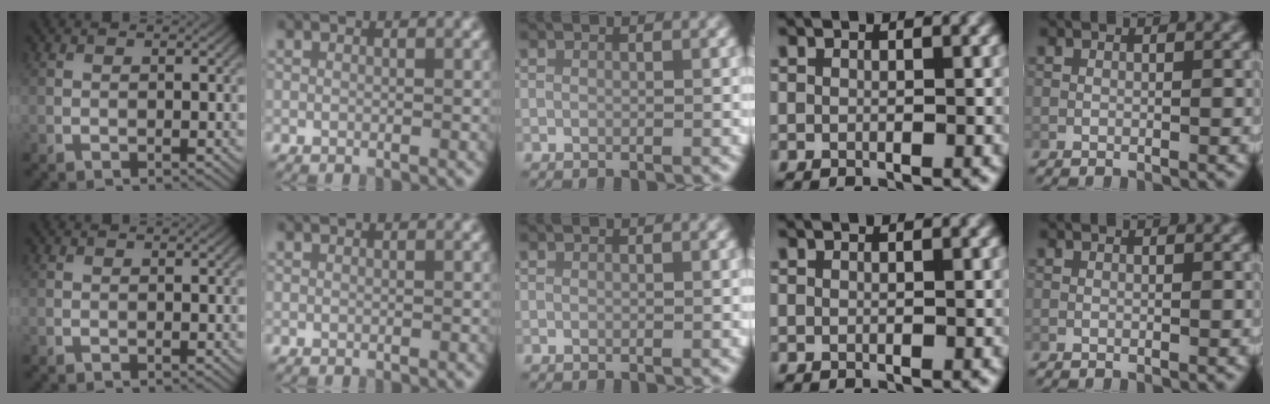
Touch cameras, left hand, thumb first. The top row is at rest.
{}